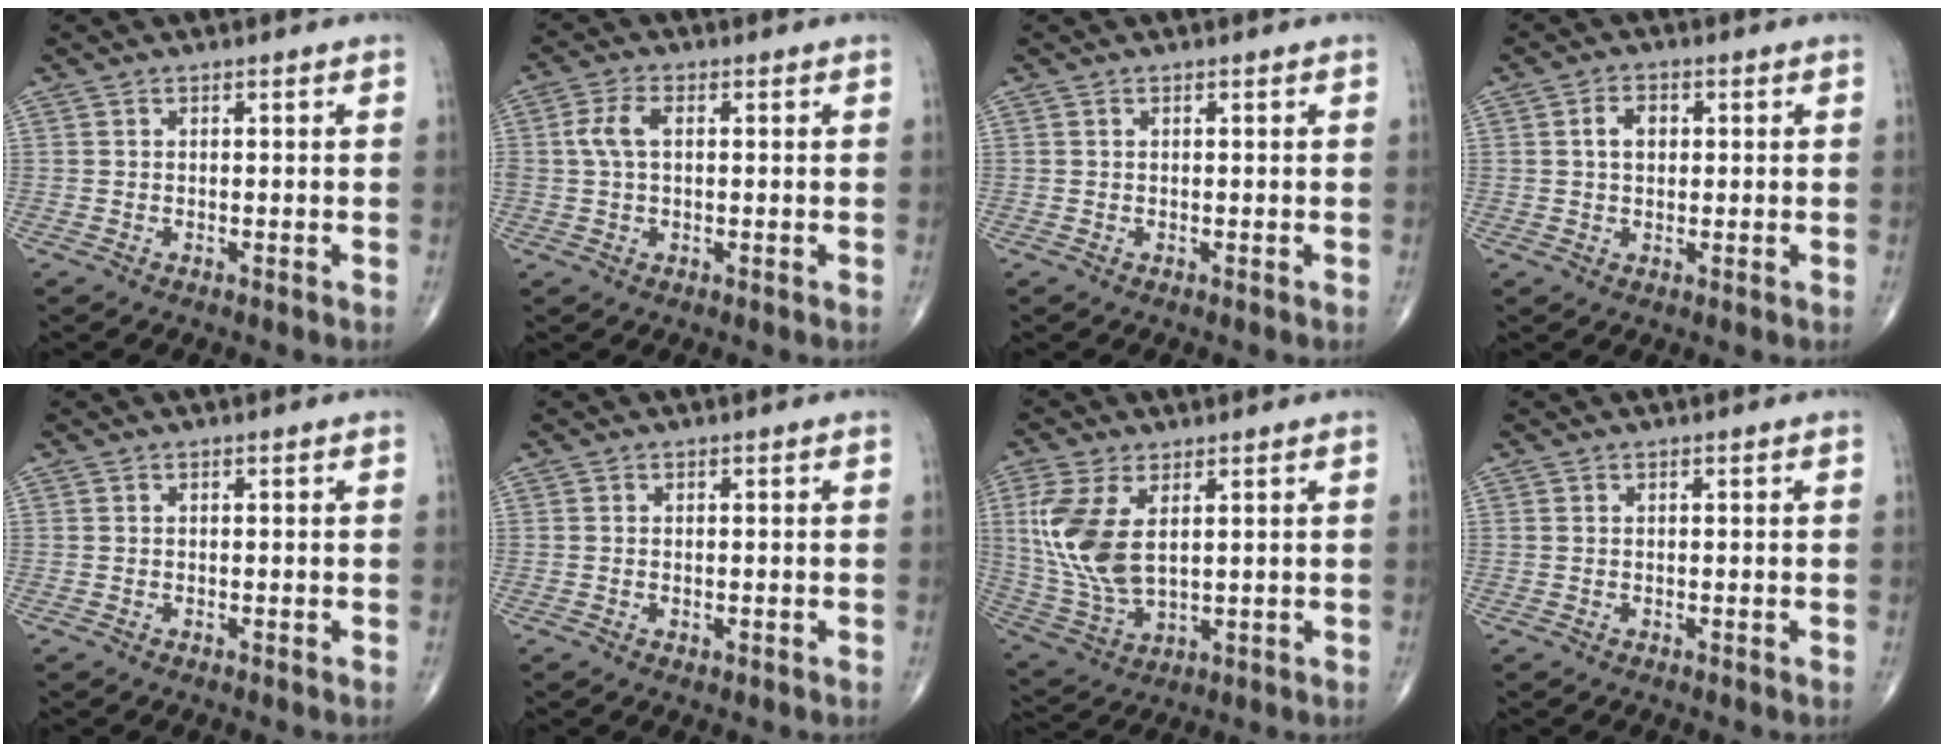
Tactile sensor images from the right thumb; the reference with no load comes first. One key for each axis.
{"total": 4.7, "fx": 0.7, "fy": 2.6, "fz": 3.9, "tx": -0.093, "ty": 0.010, "tz": 0.010}
{"total": 0.0}
{"total": 3.8, "fx": 0.7, "fy": 2.6, "fz": 2.7, "tx": -0.041, "ty": 0.006, "tz": 0.010}
{"total": 0.0}
{"total": 0.7, "fx": -0.2, "fy": 0.4, "fz": 0.5, "tx": -0.009, "ty": -0.002, "tz": 0.000}
{"total": 12.7, "fx": 3.0, "fy": 6.7, "fz": 10.4, "tx": -0.231, "ty": -0.012, "tz": 0.074}
{"total": 0.0}